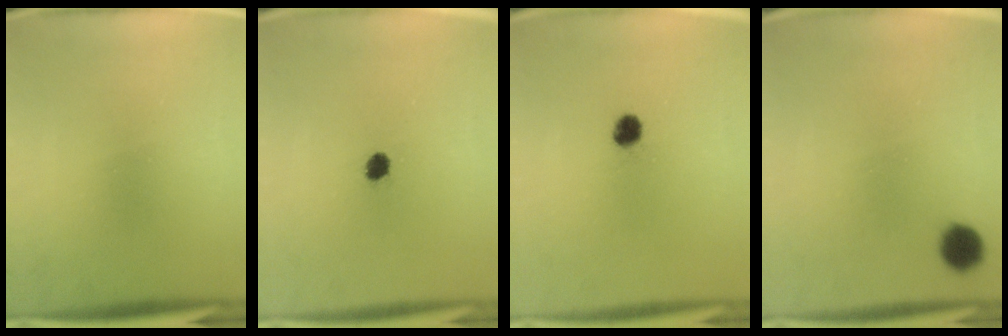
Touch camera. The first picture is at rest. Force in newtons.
{"total": 2.4}
{"total": 3.2}
{"total": 5.3}